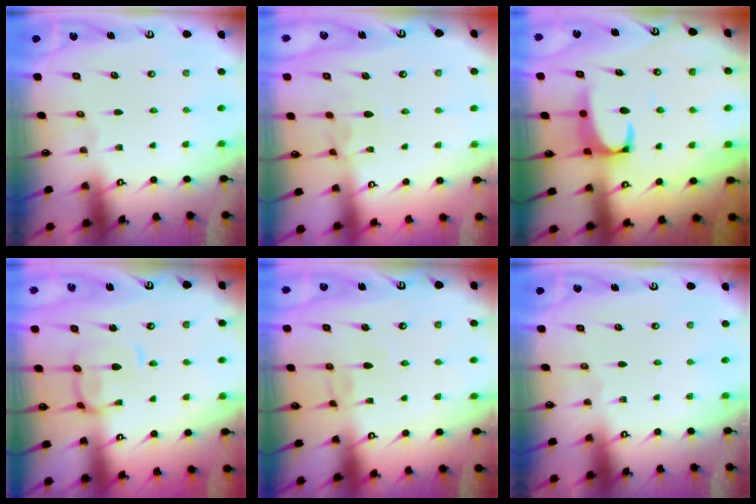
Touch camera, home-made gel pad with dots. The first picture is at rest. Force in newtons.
{"total": 3.0, "press": 3.0, "slide": 0.4}
{"total": 2.2, "press": 2.0, "slide": 0.9}
{"total": 3.9, "press": 3.8, "slide": 1.0}
{"total": 3.5, "press": 3.5, "slide": 0.2}
{"total": 0.0}